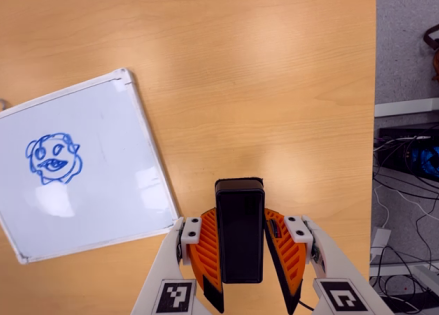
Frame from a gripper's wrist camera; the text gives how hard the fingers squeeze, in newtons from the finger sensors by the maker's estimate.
{"total": 5.3, "left": 4.8, "right": 5.7}